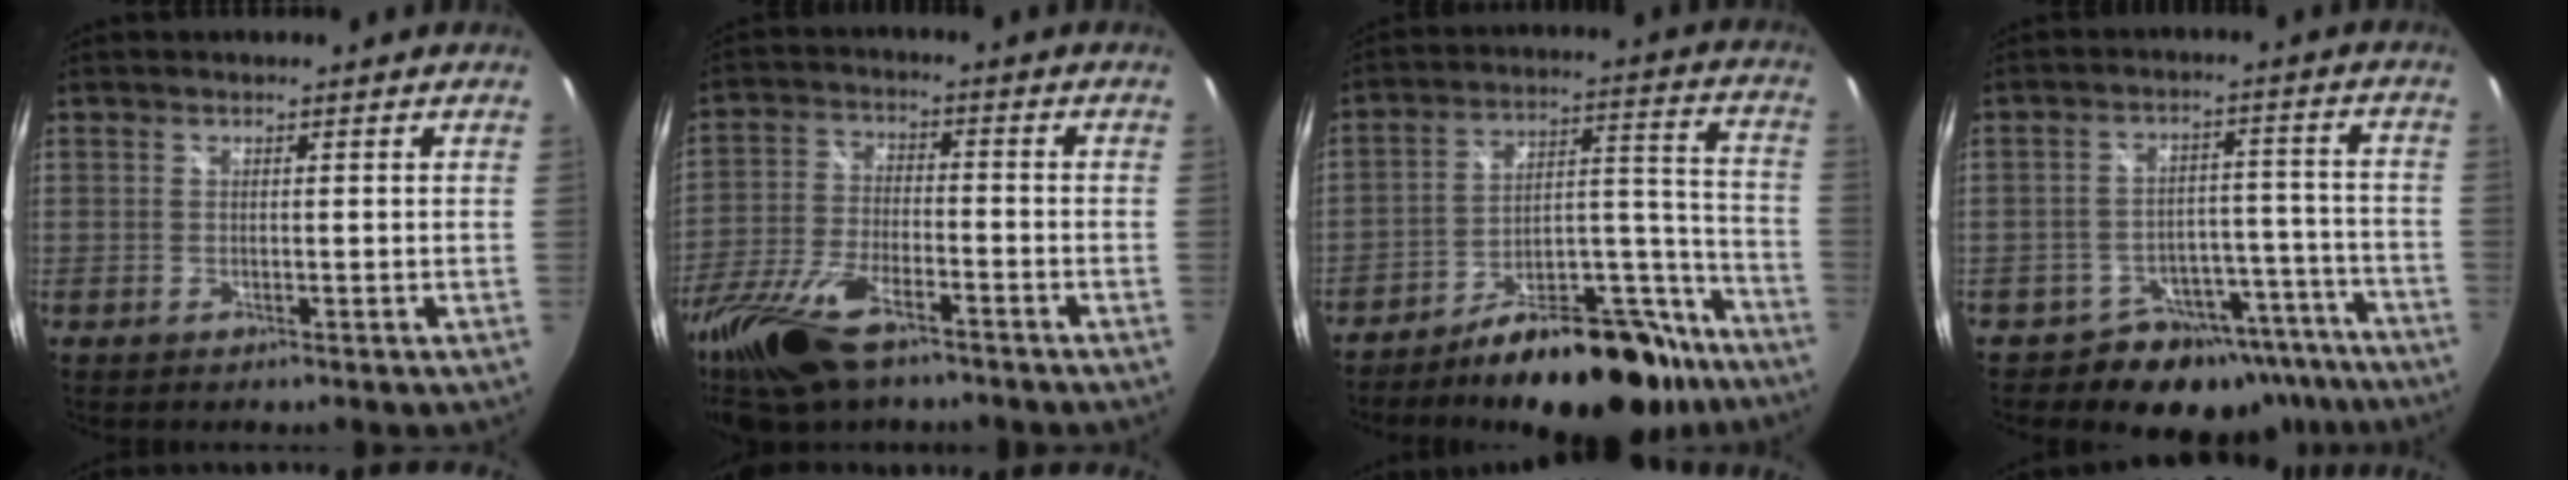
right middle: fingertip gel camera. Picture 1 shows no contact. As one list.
[{"total": 17.3, "force": [-11.9, 6.8, 10.5], "torque": [-0.244, -0.038, -0.227]}, {"total": 21.2, "force": [-16.5, 7.9, 10.7], "torque": [-0.134, 0.041, -0.227]}, {"total": 14.4, "force": [-11.3, 8.4, 2.7], "torque": [-0.041, 0.053, -0.136]}]